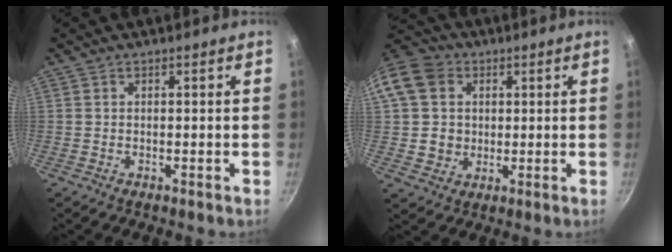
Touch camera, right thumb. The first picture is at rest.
{"total": 13.3, "force": [2.8, 11.5, 6.0], "torque": [-0.092, 0.017, 0.047]}